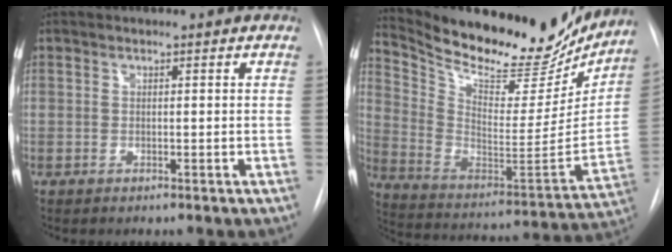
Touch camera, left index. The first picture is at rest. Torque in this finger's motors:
{"motor_torque": [0.99, -1.14, 0.08, 0.02]}